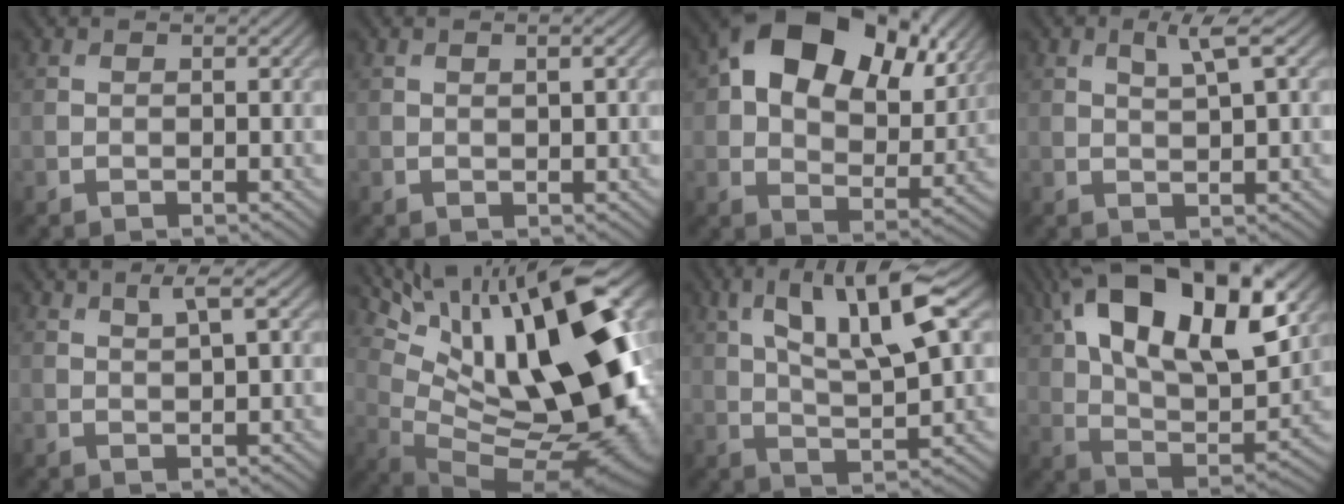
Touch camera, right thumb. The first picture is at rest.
{"total": 1.2, "force": [0.4, 0.2, 1.2], "torque": [-0.022, 0.004, 0.005]}
{"total": 18.8, "force": [8.3, 11.6, 12.3], "torque": [-0.214, 0.033, 0.125]}
{"total": 3.2, "force": [1.4, 0.6, 2.8], "torque": [-0.056, 0.003, 0.027]}
{"total": 2.7, "force": [1.3, 0.4, 2.3], "torque": [-0.044, 0.006, 0.024]}
{"total": 21.1, "force": [6.7, 8.7, 18.0], "torque": [-0.266, 0.025, 0.125]}
{"total": 11.7, "force": [4.6, 3.3, 10.2], "torque": [-0.185, 0.010, 0.079]}
{"total": 21.2, "force": [9.4, 10.0, 16.2], "torque": [-0.287, 0.040, 0.135]}